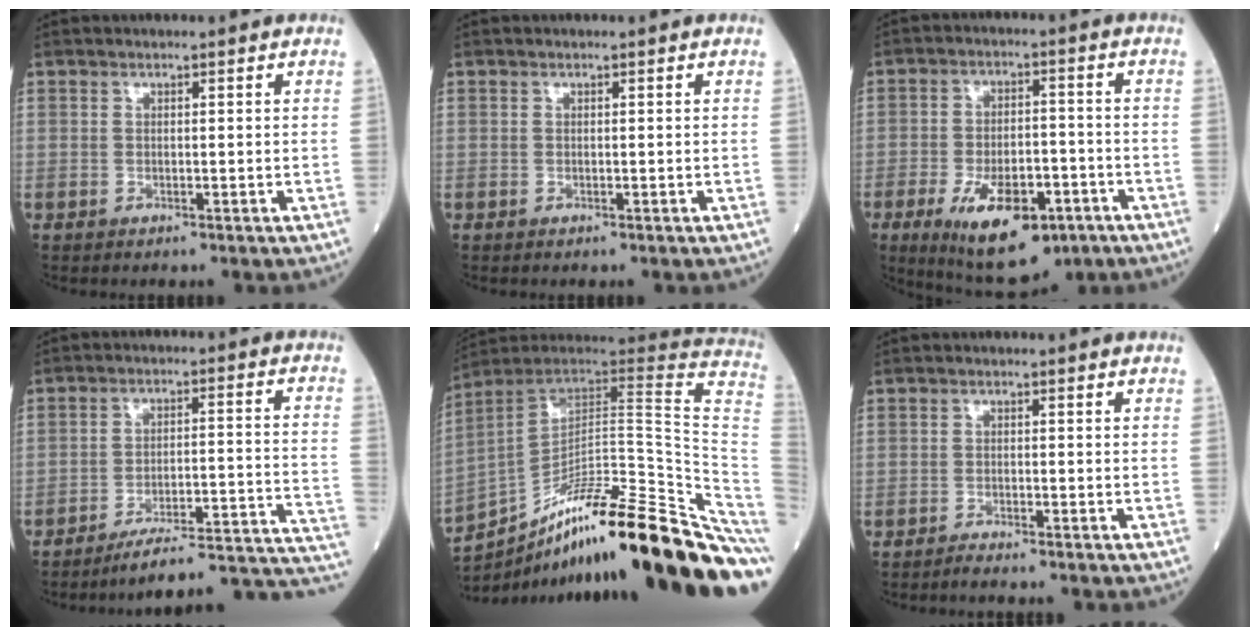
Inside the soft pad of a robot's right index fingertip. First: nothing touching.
{"total": 0.0}
{"total": 13.2, "force": [-6.6, 5.4, 10.1], "torque": [-0.173, -0.014, -0.096]}
{"total": 17.1, "force": [-15.9, 0.1, 6.3], "torque": [-0.032, 0.035, -0.212]}
{"total": 29.2, "force": [-18.7, 2.6, 22.2], "torque": [-0.216, 0.025, -0.281]}
{"total": 1.5, "force": [-1.3, -0.4, 0.5], "torque": [-0.012, 0.000, -0.022]}